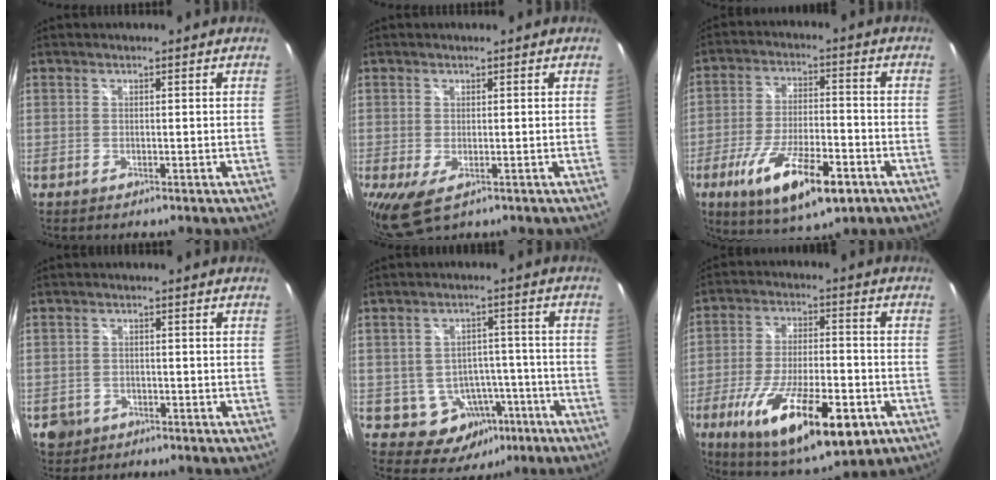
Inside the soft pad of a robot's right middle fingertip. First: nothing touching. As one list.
[{"total": 4.6, "force": [-1.6, 2.3, 3.6], "torque": [-0.067, -0.022, -0.018]}, {"total": 16.4, "force": [-8.5, 5.1, 13.0], "torque": [-0.248, -0.032, -0.137]}, {"total": 4.1, "force": [-1.7, 3.6, 1.0], "torque": [-0.034, 0.000, -0.022]}, {"total": 9.1, "force": [-4.1, 7.4, 3.2], "torque": [-0.061, 0.031, -0.027]}, {"total": 21.7, "force": [-9.9, 6.6, 18.2], "torque": [-0.335, -0.048, -0.149]}]